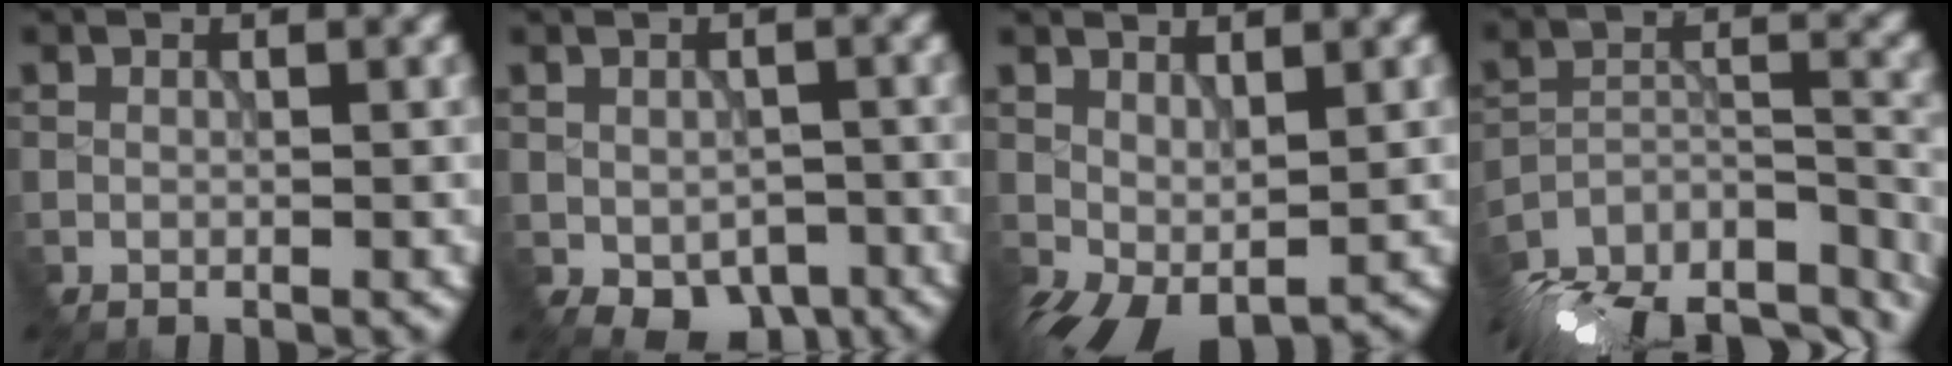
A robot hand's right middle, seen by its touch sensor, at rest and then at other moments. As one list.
[{"total": 5.1, "force": [-2.4, 3.4, 2.9], "torque": [-0.044, -0.024, -0.023]}, {"total": 4.8, "force": [-0.9, 2.8, 3.8], "torque": [-0.080, -0.014, -0.003]}, {"total": 15.4, "force": [-14.0, 4.5, 4.8], "torque": [-0.075, -0.005, -0.184]}]